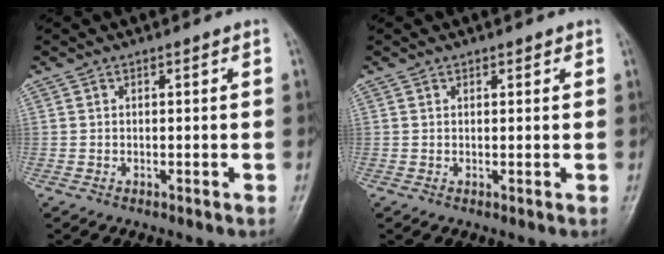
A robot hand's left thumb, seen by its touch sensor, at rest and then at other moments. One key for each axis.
{"total": 1.3, "fx": 0.9, "fy": 0.7, "fz": 0.6, "tx": 0.003, "ty": -0.003, "tz": 0.007}